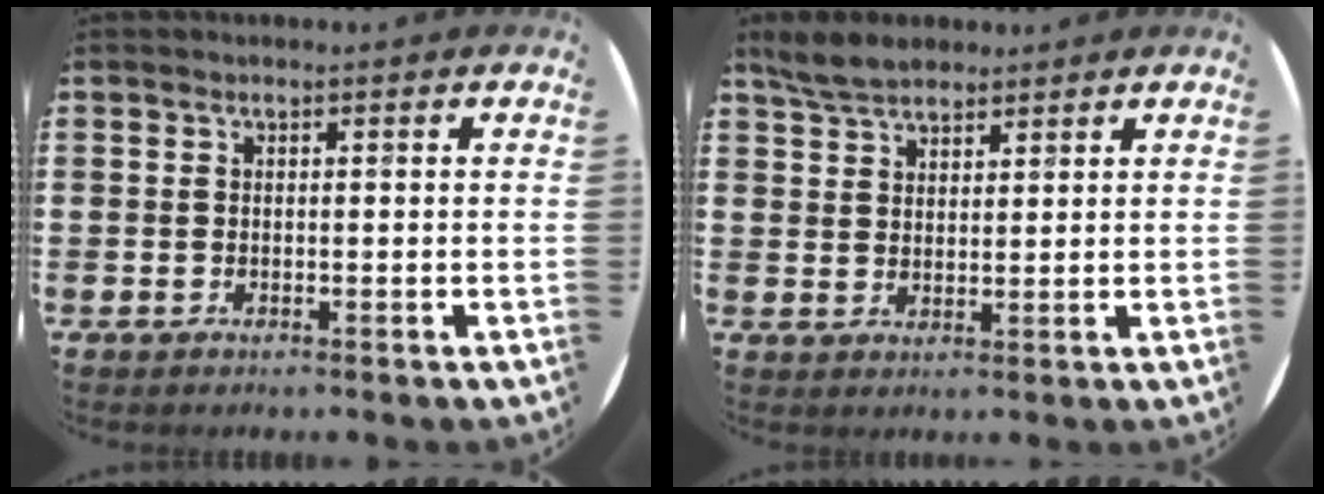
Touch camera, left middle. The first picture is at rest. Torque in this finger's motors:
{"motor_torque": [0.27, -0.23, 0.06, 0.05]}